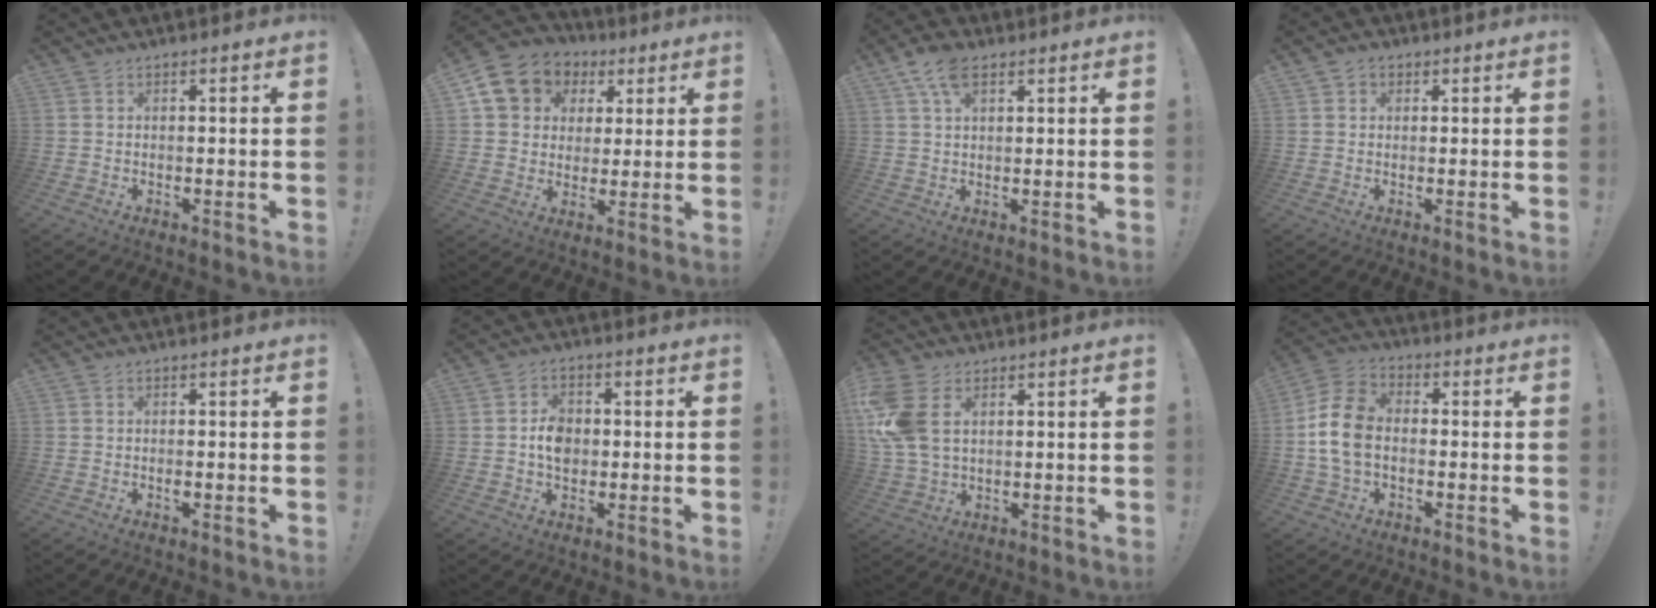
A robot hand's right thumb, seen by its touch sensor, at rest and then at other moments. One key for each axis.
{"total": 11.1, "fx": 4.5, "fy": 9.4, "fz": 3.8, "tx": -0.049, "ty": -0.022, "tz": 0.092}
{"total": 7.2, "fx": 3.9, "fy": 3.5, "fz": 5.0, "tx": -0.086, "ty": -0.005, "tz": 0.072}
{"total": 2.2, "fx": 0.9, "fy": 1.9, "fz": 0.7, "tx": -0.008, "ty": -0.001, "tz": 0.016}
{"total": 0.6, "fx": -0.3, "fy": 0.2, "fz": 0.5, "tx": -0.008, "ty": 0.000, "tz": -0.005}
{"total": 6.6, "fx": -0.7, "fy": 5.6, "fz": 3.5, "tx": -0.040, "ty": 0.009, "tz": -0.010}
{"total": 12.7, "fx": 3.7, "fy": 8.2, "fz": 9.0, "tx": -0.187, "ty": -0.007, "tz": 0.076}
{"total": 11.7, "fx": -1.2, "fy": 8.3, "fz": 8.2, "tx": -0.158, "ty": 0.013, "tz": -0.020}